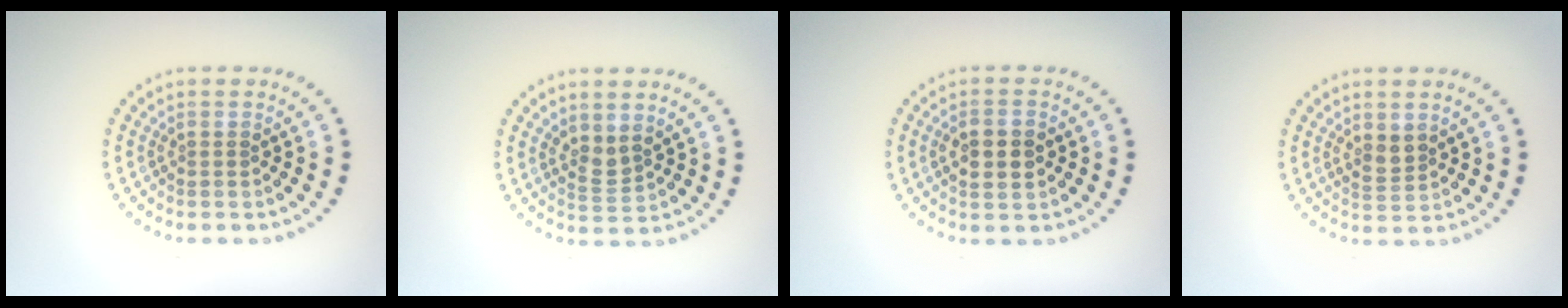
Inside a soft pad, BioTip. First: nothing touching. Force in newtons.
{"total": 1.8, "press": 1.4, "slide": 1.1}
{"total": 2.9, "press": 2.9, "slide": 0.1}
{"total": 1.7, "press": 1.4, "slide": 0.8}